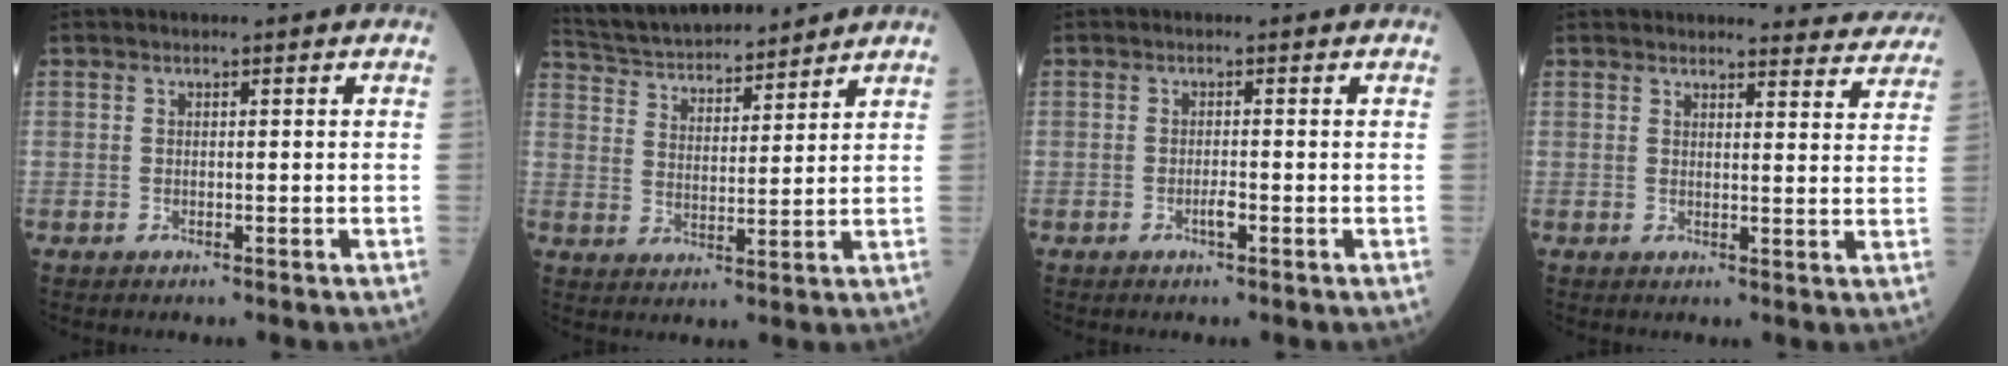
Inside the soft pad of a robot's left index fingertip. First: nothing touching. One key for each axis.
{"total": 15.5, "fx": 14.4, "fy": 2.4, "fz": 5.2, "tx": -0.096, "ty": 0.028, "tz": 0.241}
{"total": 1.1, "fx": -0.5, "fy": 0.1, "fz": 1.0, "tx": -0.020, "ty": 0.000, "tz": -0.008}
{"total": 8.2, "fx": 8.1, "fy": 1.0, "fz": 0.5, "tx": 0.015, "ty": -0.024, "tz": 0.069}